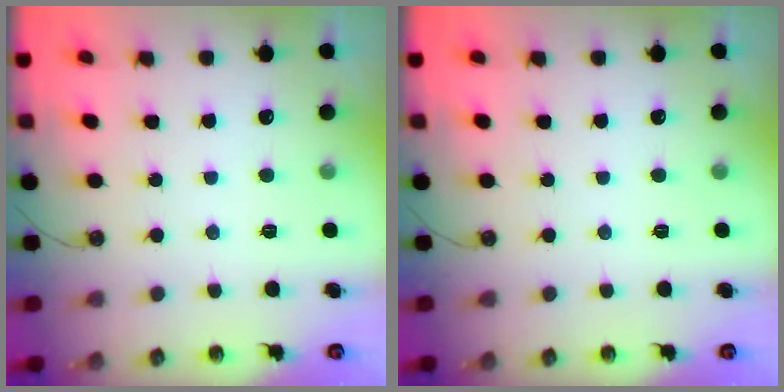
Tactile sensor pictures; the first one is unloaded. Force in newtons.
{"total": 0.0}